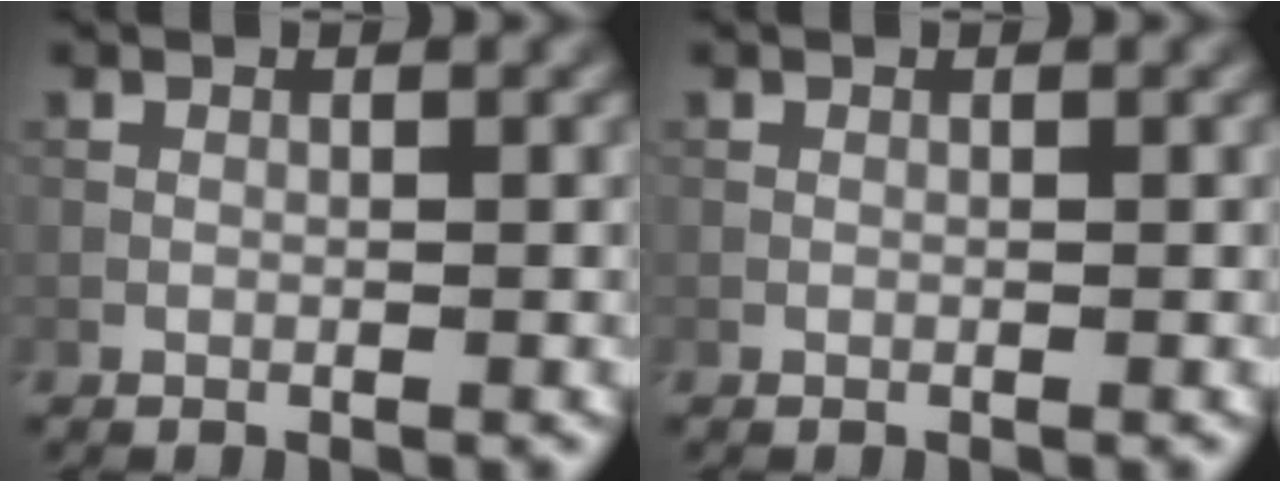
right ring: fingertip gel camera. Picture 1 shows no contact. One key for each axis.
{"total": 0.0}